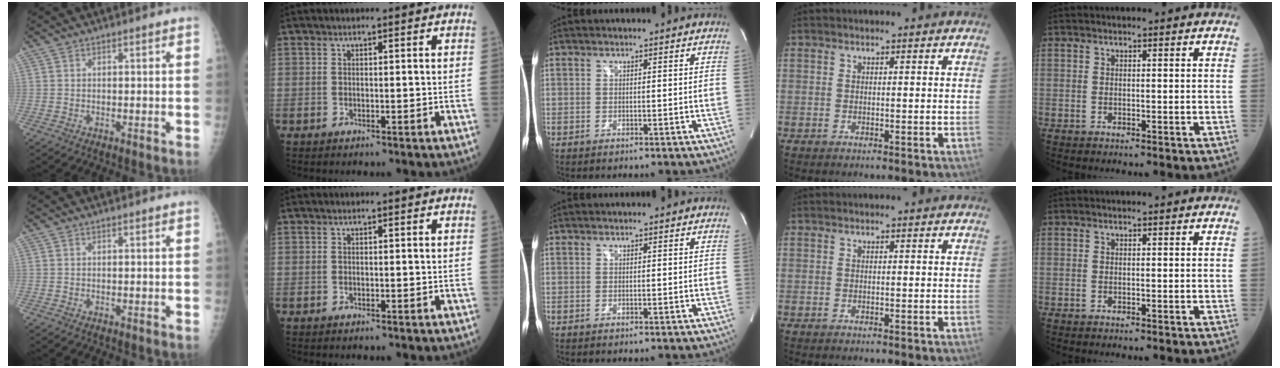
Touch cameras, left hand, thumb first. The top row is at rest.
{}